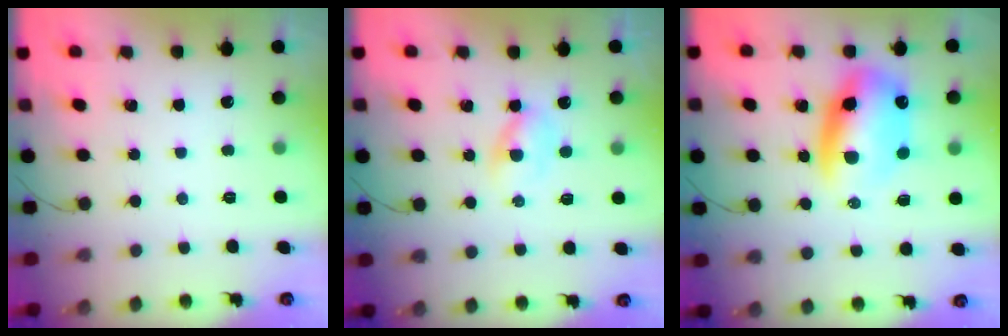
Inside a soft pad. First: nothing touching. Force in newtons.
{"total": 3.4, "press": 3.2, "slide": 1.1}
{"total": 12.6, "press": 12.2, "slide": 3.0}